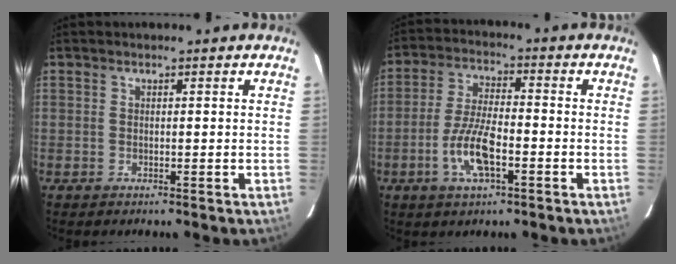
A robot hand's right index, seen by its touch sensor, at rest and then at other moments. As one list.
[{"total": 8.9, "force": [-3.5, 2.8, 7.7], "torque": [-0.160, -0.003, -0.066]}]